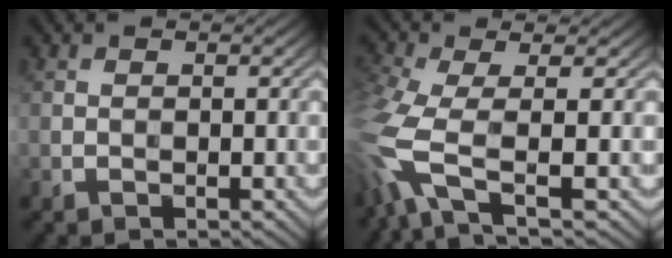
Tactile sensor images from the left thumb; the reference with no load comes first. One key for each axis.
{"total": 7.6, "fx": -1.8, "fy": 2.0, "fz": 7.1, "tx": -0.175, "ty": -0.013, "tz": -0.050}